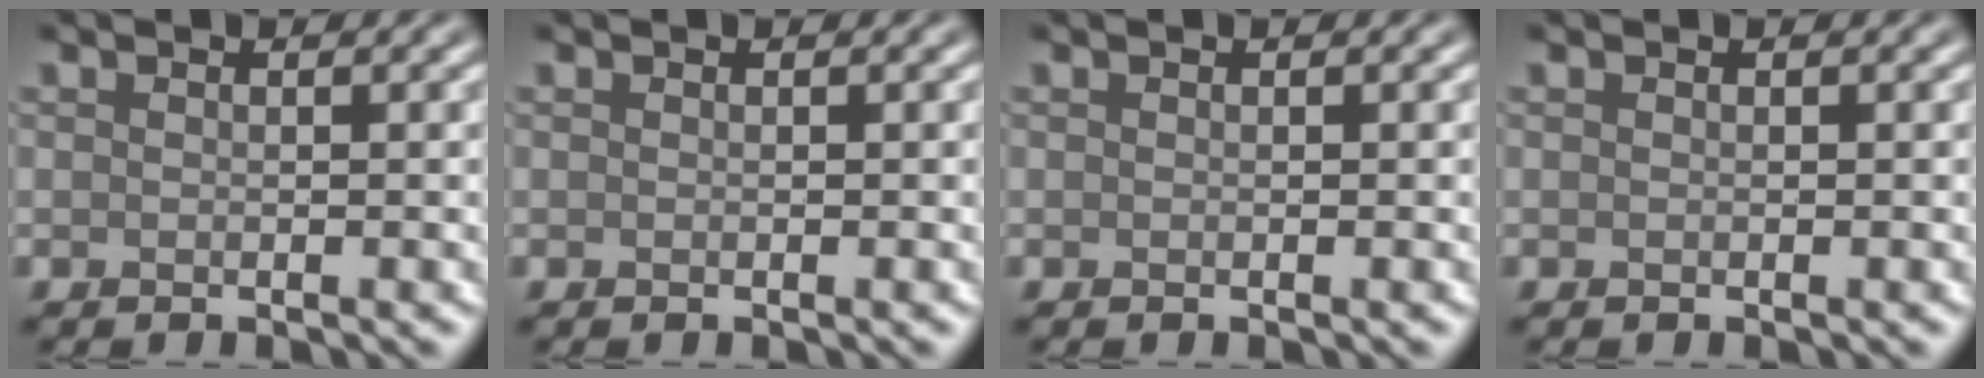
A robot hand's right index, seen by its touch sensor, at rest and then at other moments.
{"total": 0.0}
{"total": 0.0}
{"total": 0.0}